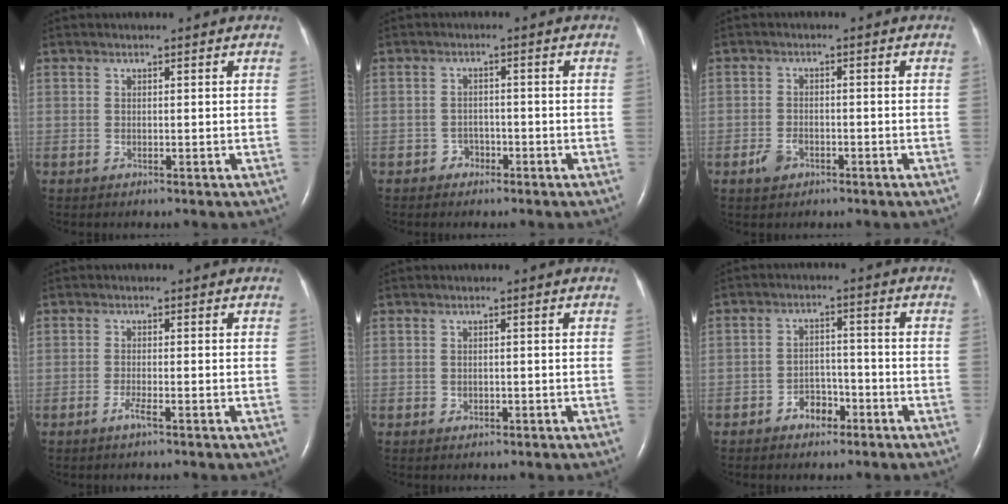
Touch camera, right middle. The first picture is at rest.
{"total": 1.9, "force": [-1.2, 1.4, 0.3], "torque": [-0.004, 0.007, -0.022]}
{"total": 2.6, "force": [-1.5, 1.6, 1.4], "torque": [-0.031, 0.001, -0.022]}
{"total": 1.6, "force": [-1.0, -0.1, 1.2], "torque": [-0.024, -0.001, -0.024]}
{"total": 0.6, "force": [-0.2, 0.5, 0.2], "torque": [0.000, 0.002, -0.004]}
{"total": 4.0, "force": [-2.5, 2.5, 1.9], "torque": [-0.029, 0.012, -0.040]}